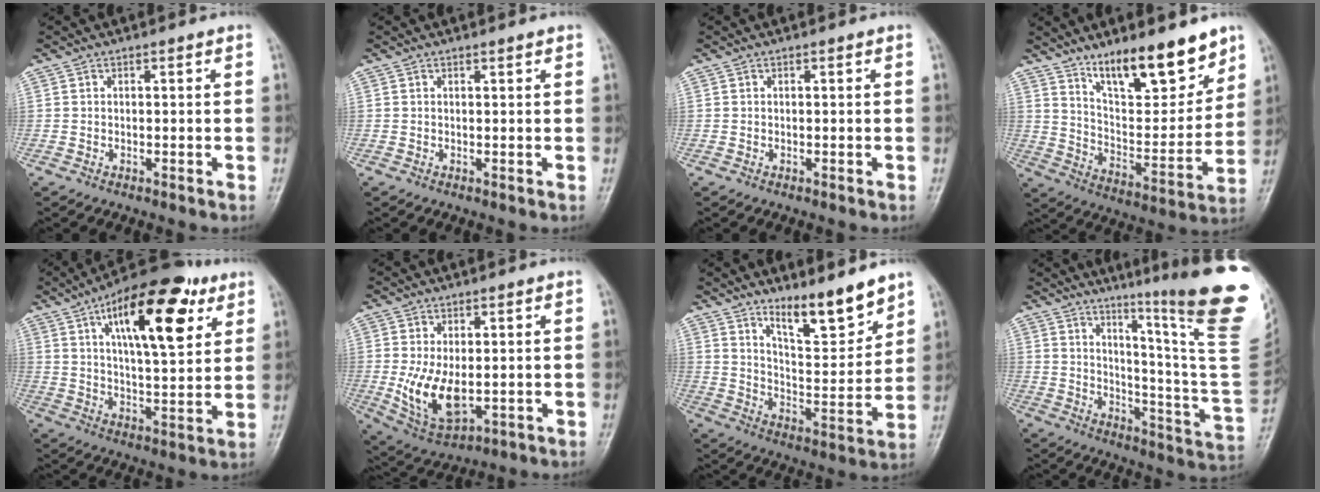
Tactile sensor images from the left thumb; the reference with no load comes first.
{"total": 0.6, "force": [0.5, 0.1, 0.3], "torque": [-0.007, -0.003, 0.007]}
{"total": 0.0}
{"total": 17.3, "force": [12.2, 5.6, 10.9], "torque": [-0.127, -0.083, 0.209]}
{"total": 20.7, "force": [9.2, 8.1, 16.7], "torque": [-0.227, -0.021, 0.140]}
{"total": 9.7, "force": [-0.6, 5.3, 8.1], "torque": [-0.145, -0.018, 0.006]}
{"total": 12.3, "force": [9.4, 3.1, 7.3], "torque": [-0.090, -0.080, 0.161]}
{"total": 26.1, "force": [15.6, 1.4, 20.8], "torque": [-0.251, -0.104, 0.218]}